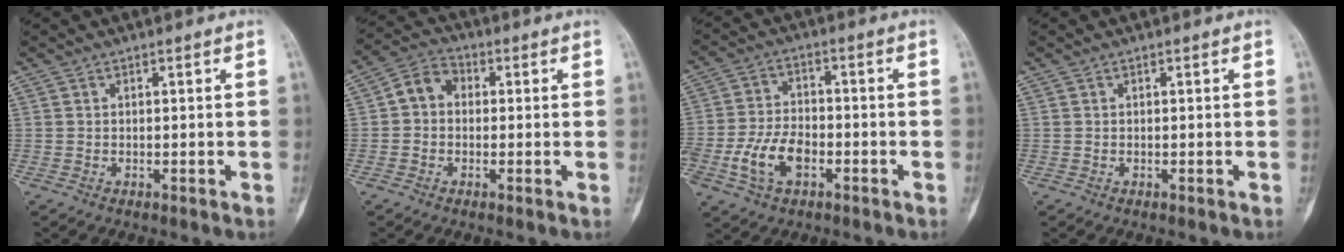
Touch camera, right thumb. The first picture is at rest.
{"total": 5.7, "force": [0.1, 4.7, 3.3], "torque": [-0.040, 0.020, -0.011]}
{"total": 9.4, "force": [-3.5, 5.7, 6.6], "torque": [-0.132, 0.020, -0.065]}
{"total": 0.0}